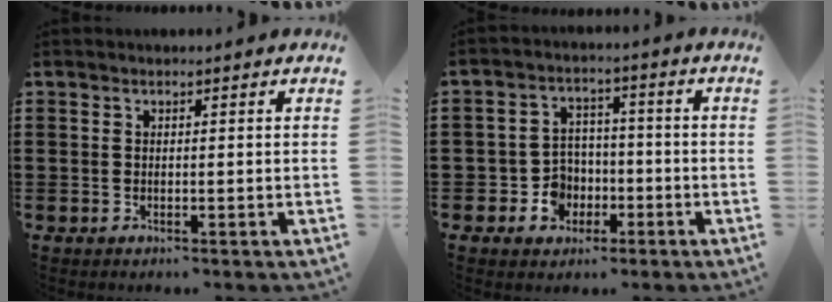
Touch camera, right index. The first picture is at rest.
{"total": 5.9, "force": [-2.0, 5.1, 2.0], "torque": [-0.054, 0.016, -0.036]}